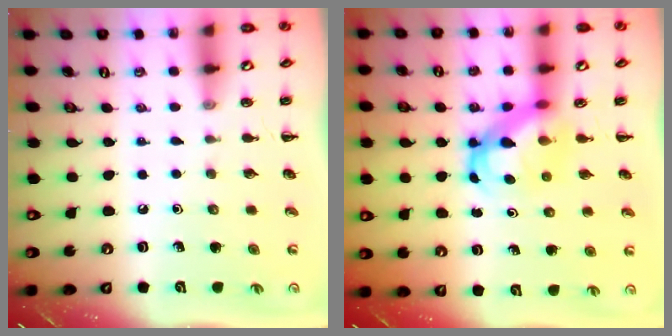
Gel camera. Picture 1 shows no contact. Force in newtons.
{"total": 5.5, "press": 5.3, "slide": 1.3}